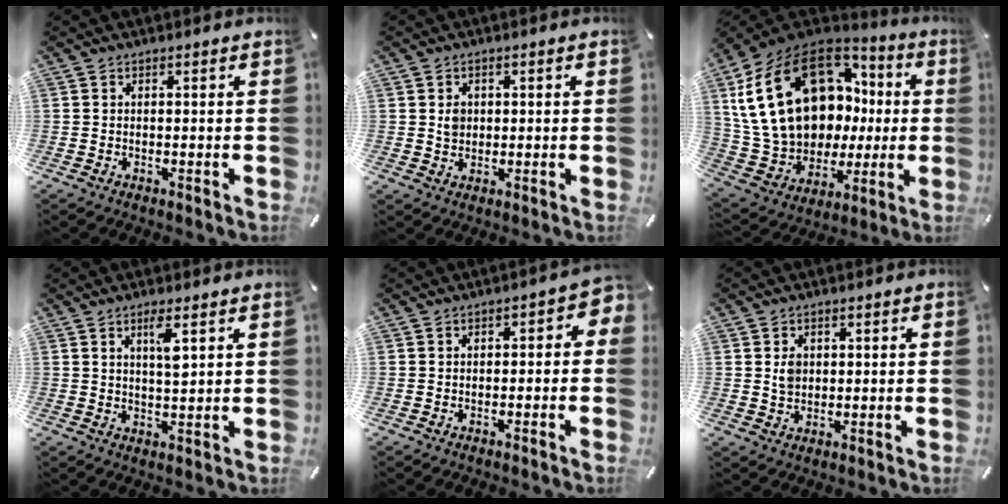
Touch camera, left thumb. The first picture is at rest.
{"total": 2.6, "force": [0.5, 2.4, 0.8], "torque": [-0.004, -0.001, 0.004]}
{"total": 26.3, "force": [7.6, 18.6, 16.9], "torque": [-0.349, -0.037, 0.166]}
{"total": 4.7, "force": [2.3, 0.9, 4.0], "torque": [-0.070, -0.005, 0.034]}
{"total": 3.1, "force": [-1.4, 1.9, 2.0], "torque": [-0.030, 0.012, -0.028]}
{"total": 3.0, "force": [0.7, 2.6, 1.2], "torque": [-0.011, -0.002, 0.009]}